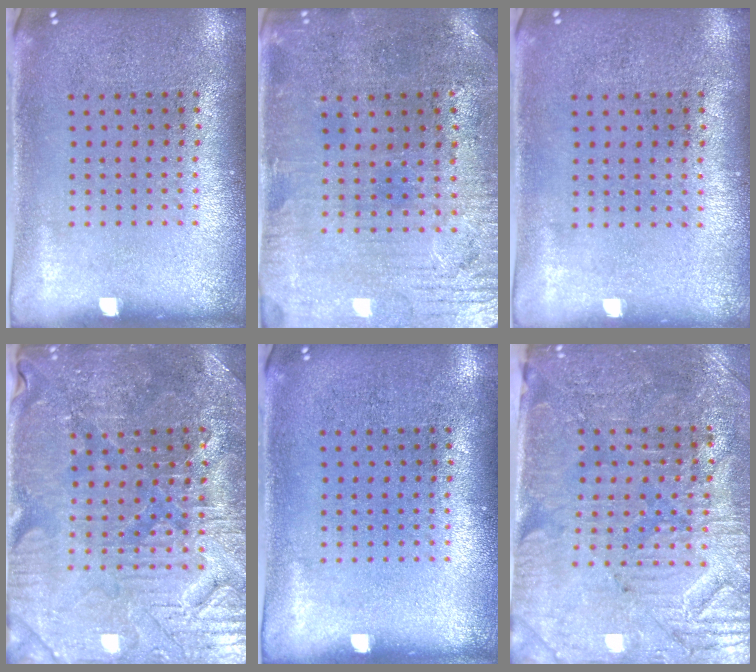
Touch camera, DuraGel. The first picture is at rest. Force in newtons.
{"total": 0.9, "press": 0.7, "slide": 0.6}
{"total": 0.0}
{"total": 3.5, "press": 3.5, "slide": 0.5}
{"total": 0.0}
{"total": 3.6, "press": 3.4, "slide": 1.2}